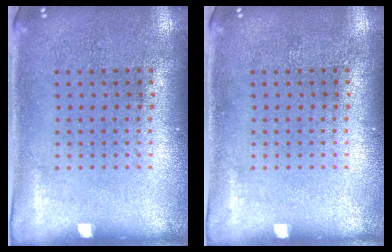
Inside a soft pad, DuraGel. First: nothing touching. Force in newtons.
{"total": 0.0}